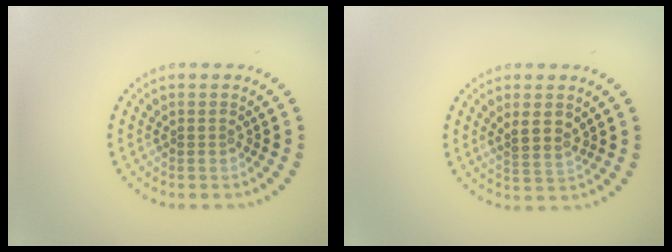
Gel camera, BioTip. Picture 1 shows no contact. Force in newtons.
{"total": 2.2, "press": 2.0, "slide": 0.9}